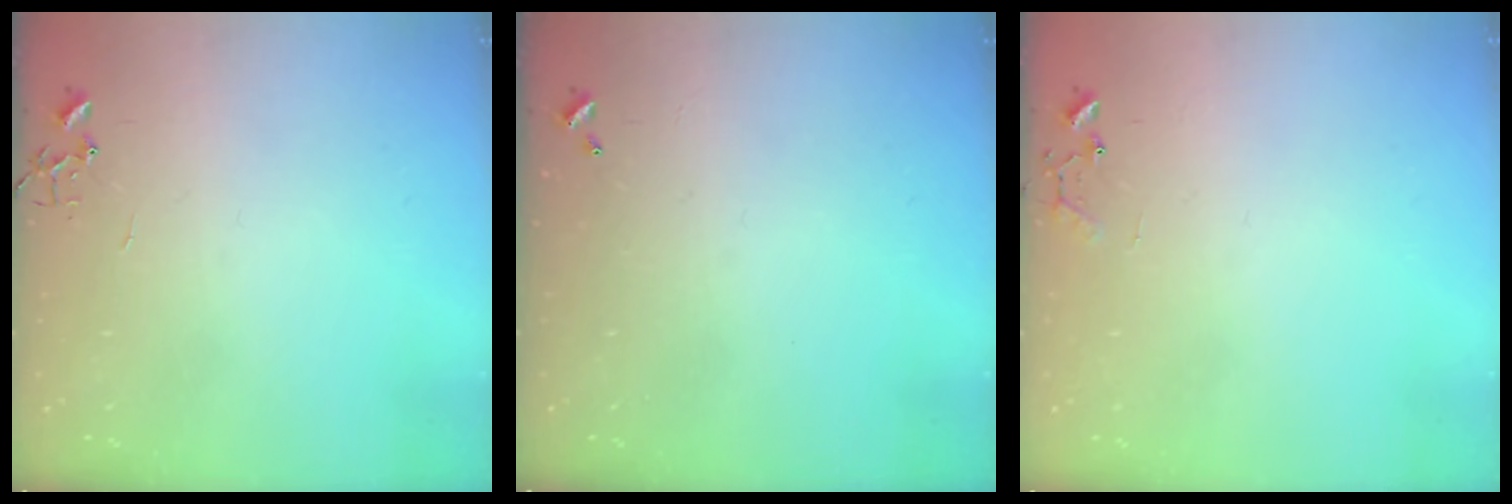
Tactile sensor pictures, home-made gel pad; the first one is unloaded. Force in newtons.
{"total": 0.0}
{"total": 7.4, "press": 7.4, "slide": 0.6}